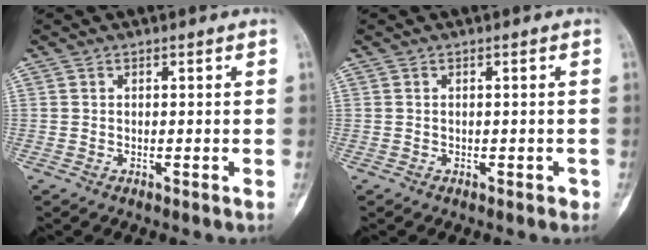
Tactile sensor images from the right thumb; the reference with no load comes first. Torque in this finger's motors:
{"motor_torque": [0.46, 0.27, 0.33, -0.16, -0.03]}